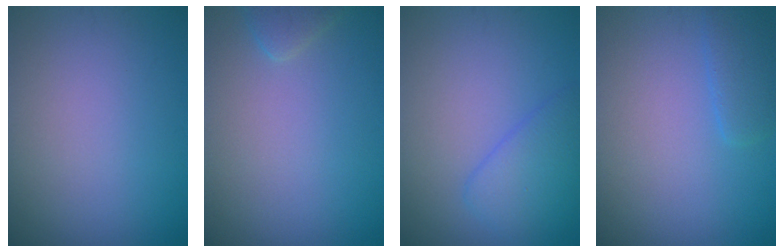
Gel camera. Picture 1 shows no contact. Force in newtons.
{"total": 1.3, "press": 1.3, "slide": 0.1}
{"total": 3.4, "press": 3.4, "slide": 0.2}
{"total": 2.0, "press": 2.0, "slide": 0.2}